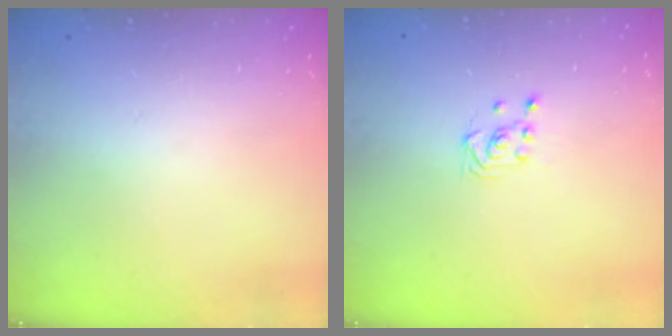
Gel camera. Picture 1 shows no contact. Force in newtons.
{"total": 2.9, "press": 2.6, "slide": 1.4}